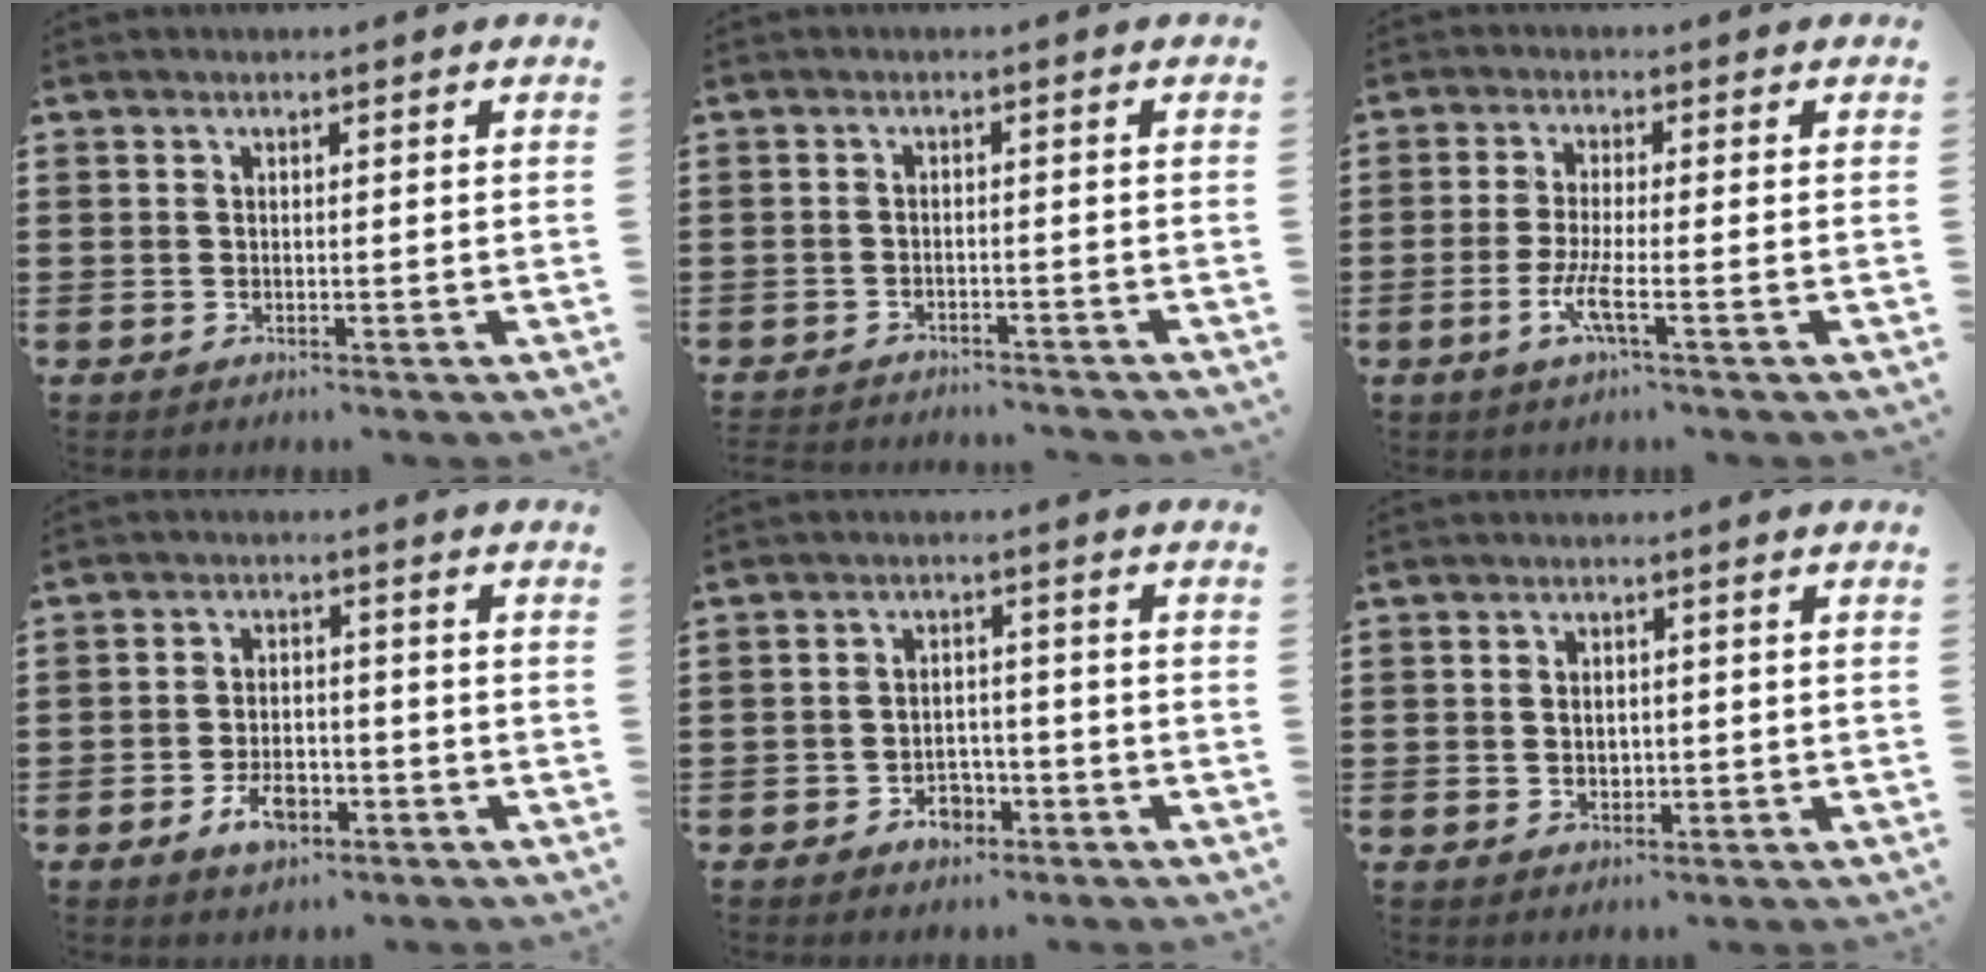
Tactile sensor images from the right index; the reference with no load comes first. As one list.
[{"total": 1.8, "force": [-1.8, 0.2, -0.1], "torque": [-0.004, 0.002, -0.040]}, {"total": 4.8, "force": [-1.9, 0.5, 4.3], "torque": [-0.094, -0.012, -0.040]}, {"total": 5.2, "force": [-2.6, 2.7, 3.6], "torque": [-0.072, 0.005, -0.048]}, {"total": 3.7, "force": [-2.3, 2.3, 1.7], "torque": [-0.033, 0.007, -0.045]}, {"total": 1.8, "force": [0.0, 1.5, 1.0], "torque": [-0.022, 0.008, -0.002]}]